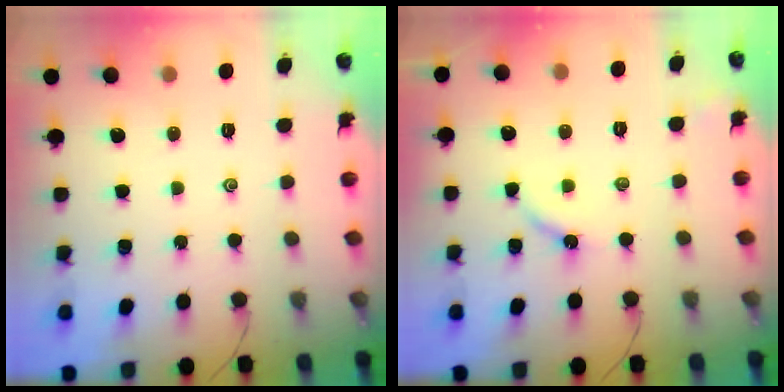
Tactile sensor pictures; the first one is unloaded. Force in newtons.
{"total": 4.6, "press": 4.6, "slide": 0.4}